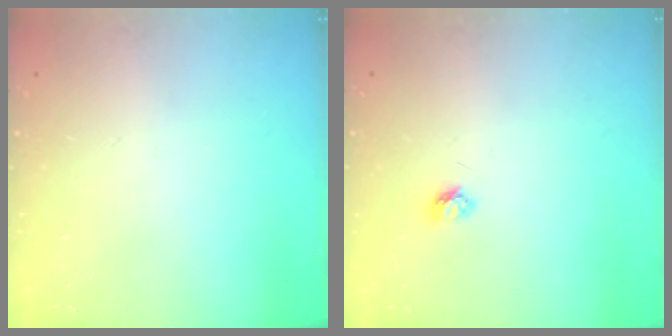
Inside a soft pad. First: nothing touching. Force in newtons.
{"total": 3.5, "press": 3.4, "slide": 0.3}